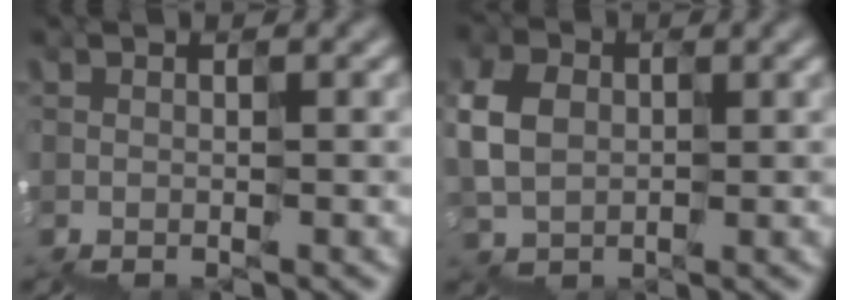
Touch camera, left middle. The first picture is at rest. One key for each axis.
{"total": 2.6, "fx": 0.6, "fy": 2.5, "fz": 0.4, "tx": -0.021, "ty": 0.023, "tz": 0.005}